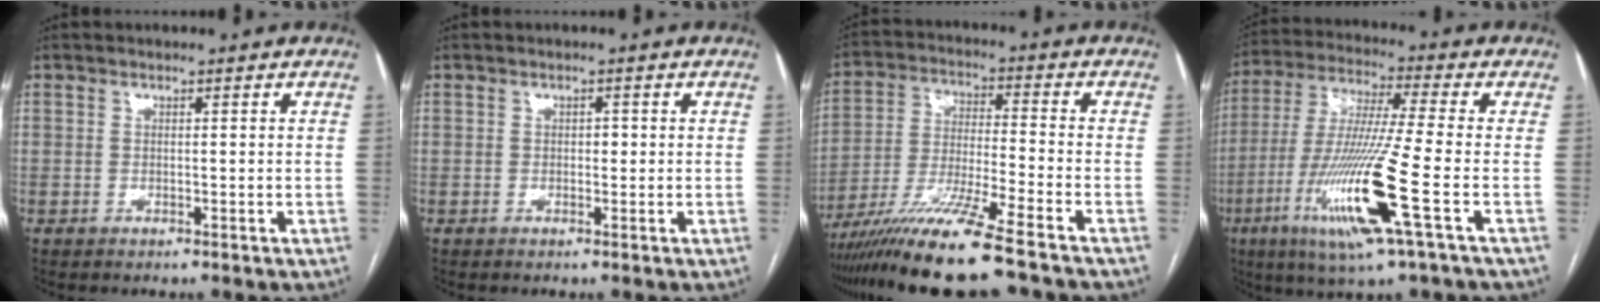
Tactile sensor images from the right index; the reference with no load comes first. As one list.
[{"total": 1.0, "force": [0.0, 0.7, 0.7], "torque": [-0.006, 0.001, -0.004]}, {"total": 13.6, "force": [-10.6, -1.3, 8.4], "torque": [-0.151, -0.032, -0.188]}, {"total": 16.1, "force": [-5.6, -0.6, 15.1], "torque": [-0.312, -0.025, -0.106]}]